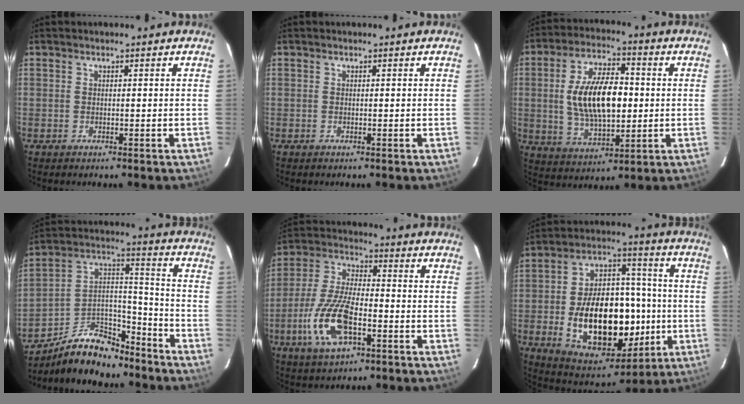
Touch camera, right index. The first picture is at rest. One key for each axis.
{"total": 0.0}
{"total": 15.5, "fx": 0.5, "fy": 7.5, "fz": 13.5, "tx": -0.251, "ty": 0.009, "tz": 0.016}
{"total": 15.4, "fx": -11.8, "fy": 7.4, "fz": 6.6, "tx": -0.129, "ty": 0.055, "tz": -0.185}
{"total": 14.4, "fx": -5.5, "fy": 5.8, "fz": 12.0, "tx": -0.263, "ty": -0.007, "tz": -0.102}
{"total": 24.6, "fx": -4.7, "fy": 15.0, "fz": 18.9, "tx": -0.338, "ty": 0.029, "tz": -0.046}